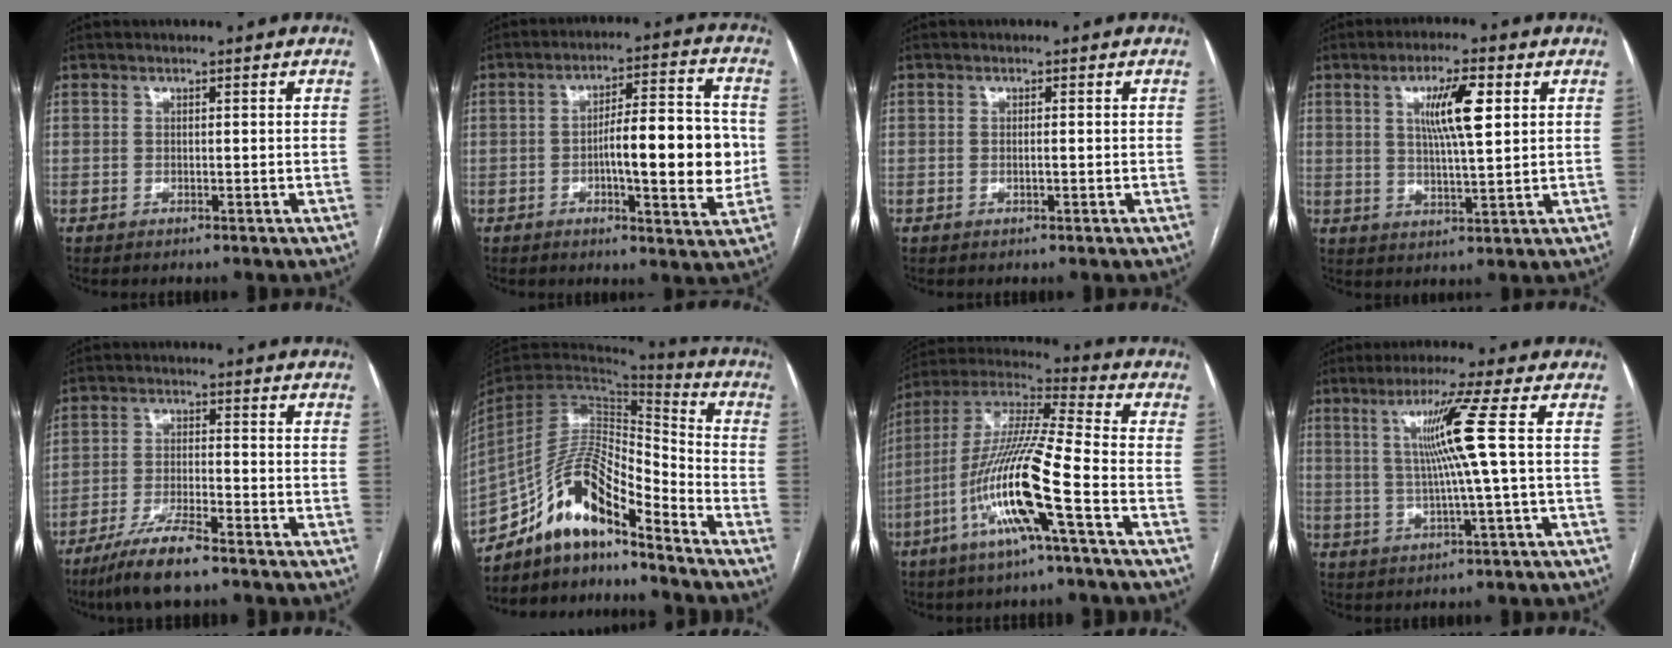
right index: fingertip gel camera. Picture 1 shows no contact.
{"total": 13.1, "force": [-1.3, 3.0, 12.7], "torque": [-0.182, 0.020, -0.016]}
{"total": 0.7, "force": [-0.1, 0.1, 0.7], "torque": [-0.013, 0.000, -0.001]}
{"total": 8.1, "force": [2.6, 1.1, 7.6], "torque": [-0.134, 0.005, 0.046]}
{"total": 8.3, "force": [-6.3, 0.7, 5.4], "torque": [-0.105, -0.020, -0.116]}
{"total": 14.8, "force": [-11.4, 2.8, 8.9], "torque": [-0.164, 0.032, -0.202]}
{"total": 16.6, "force": [-6.2, -0.1, 15.4], "torque": [-0.312, -0.003, -0.125]}
{"total": 8.4, "force": [1.6, -2.2, 7.9], "torque": [-0.141, 0.005, 0.039]}